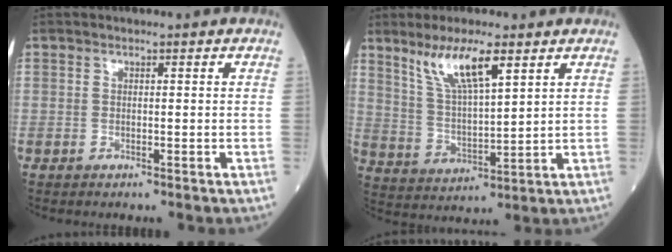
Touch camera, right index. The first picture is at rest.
{"total": 9.3, "force": [5.8, 1.5, 7.1], "torque": [-0.141, 0.000, 0.115]}